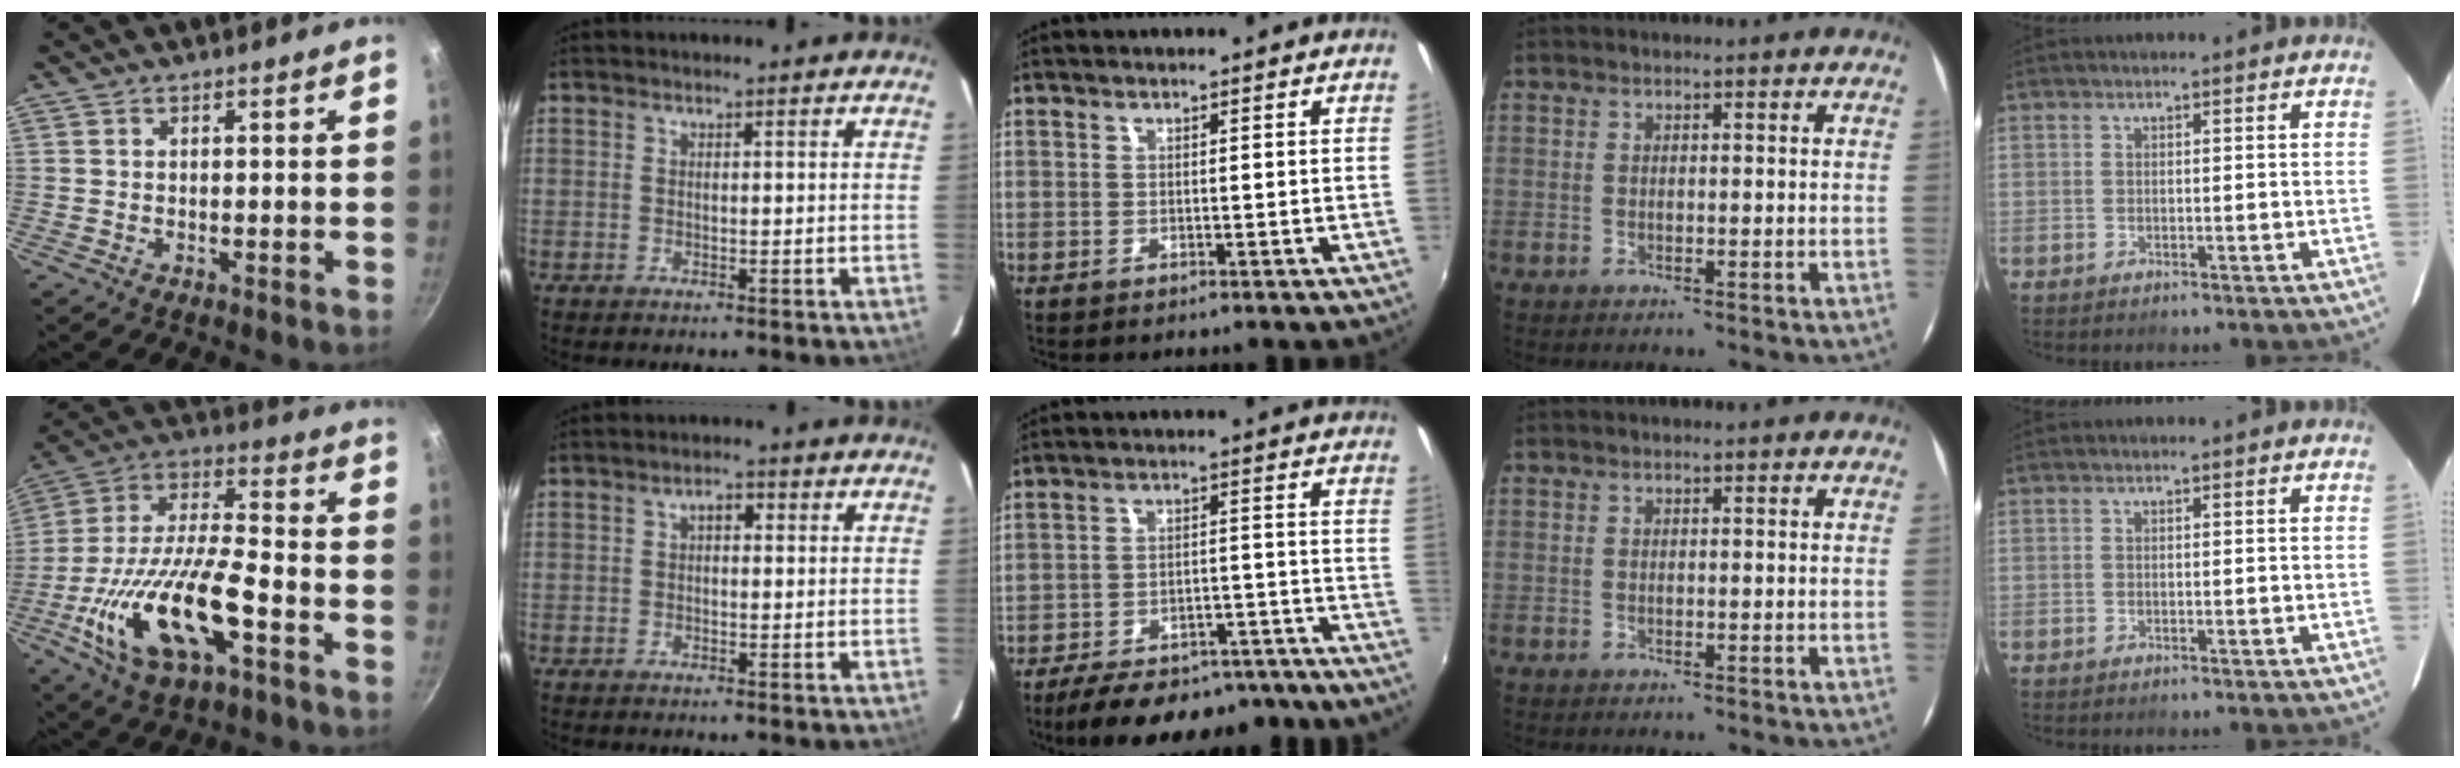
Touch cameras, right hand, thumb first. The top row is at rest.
{"thumb": {"total": 21.3, "force": [-7.8, 8.6, 17.9], "torque": [-0.338, 0.027, -0.146]}, "index": {"total": 2.3, "force": [0.4, 1.5, 1.7], "torque": [-0.028, 0.010, 0.006]}, "middle": {"total": 24.9, "force": [-22.4, 5.1, 9.4], "torque": [-0.154, 0.002, -0.284]}}